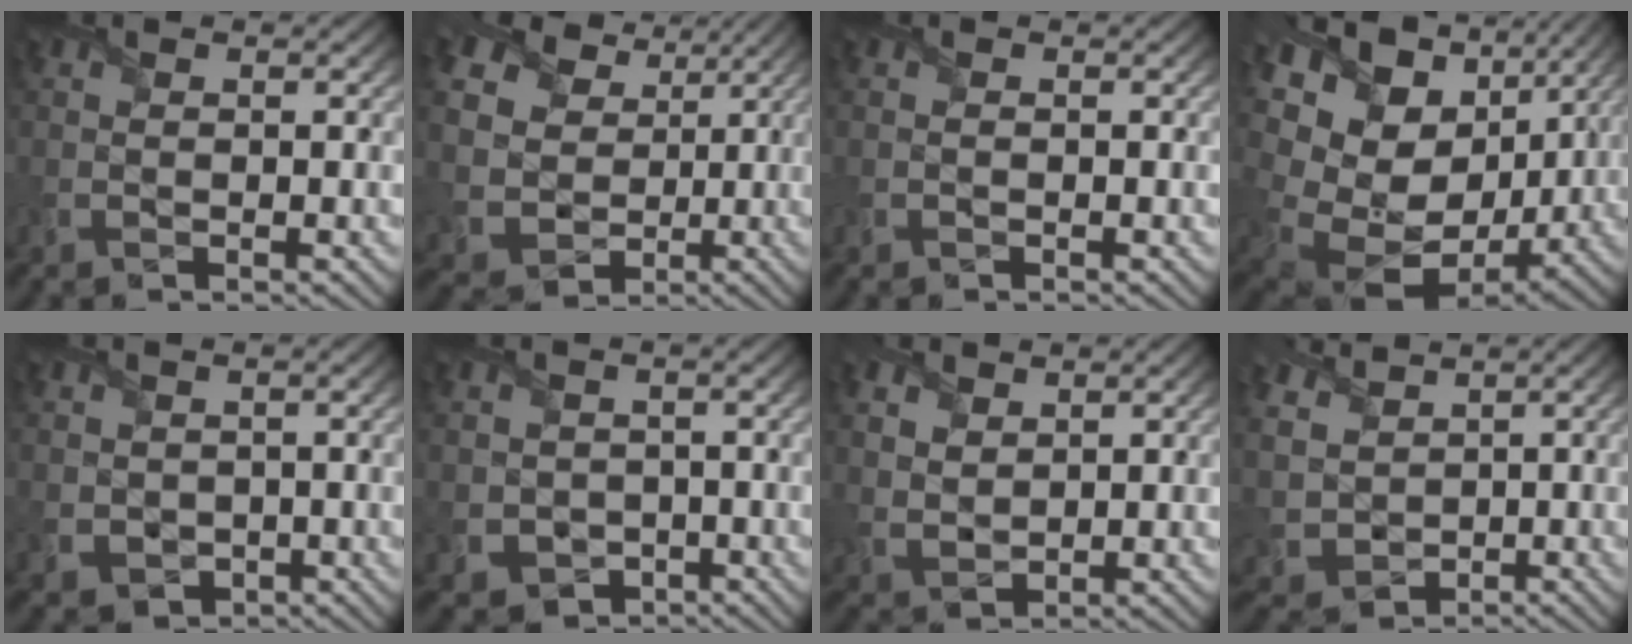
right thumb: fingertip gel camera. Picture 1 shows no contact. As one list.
[{"total": 11.6, "force": [3.7, 9.6, 5.5], "torque": [-0.174, 0.010, 0.068]}, {"total": 0.0}, {"total": 18.1, "force": [2.3, 13.7, 11.6], "torque": [-0.276, -0.038, 0.093]}, {"total": 2.0, "force": [0.2, 2.0, 0.5], "torque": [-0.039, -0.007, 0.002]}, {"total": 2.8, "force": [-0.5, 2.7, 0.5], "torque": [-0.040, -0.015, -0.014]}, {"total": 3.7, "force": [2.4, 2.2, 1.8], "torque": [-0.071, -0.001, 0.049]}, {"total": 5.3, "force": [2.3, 4.4, 2.0], "torque": [-0.095, 0.002, 0.039]}]